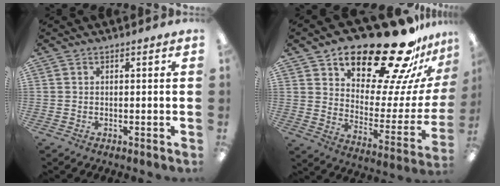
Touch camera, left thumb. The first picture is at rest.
{"total": 26.3, "force": [21.3, 8.8, 12.7], "torque": [-0.172, -0.161, 0.352]}